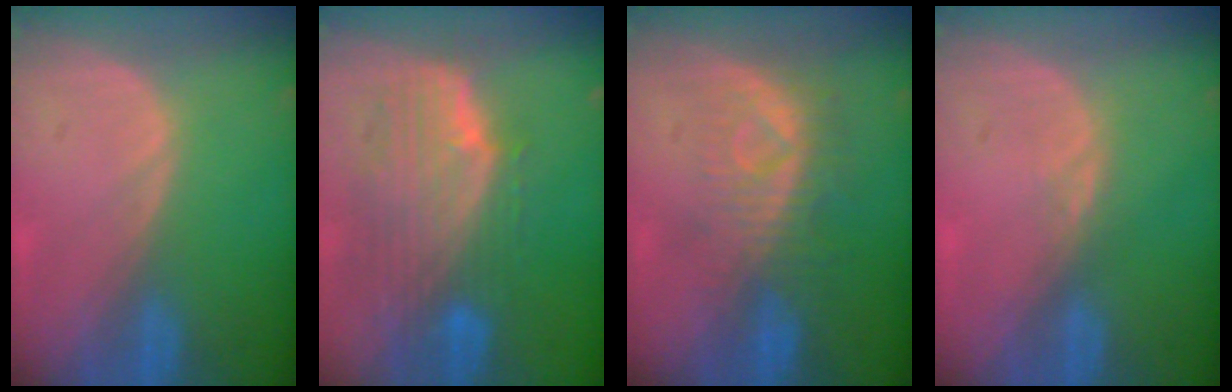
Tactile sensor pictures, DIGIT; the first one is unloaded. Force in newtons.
{"total": 10.1, "press": 8.9, "slide": 4.6}
{"total": 8.3, "press": 7.5, "slide": 3.7}
{"total": 1.1, "press": 1.0, "slide": 0.5}